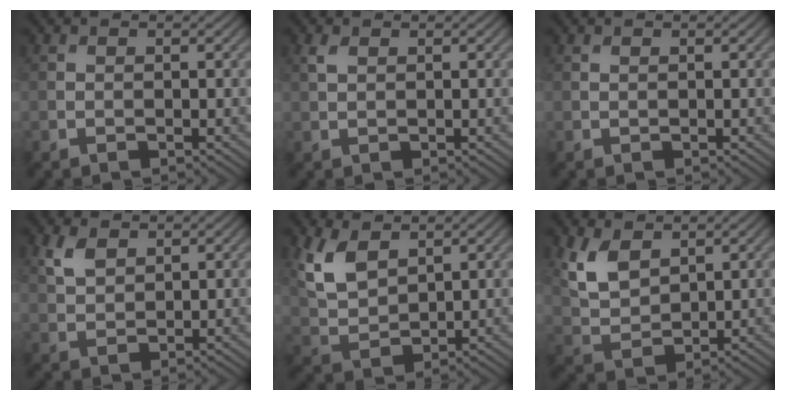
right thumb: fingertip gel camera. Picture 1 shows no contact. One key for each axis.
{"total": 1.4, "fx": 0.8, "fy": 0.7, "fz": 0.9, "tx": -0.026, "ty": 0.003, "tz": 0.017}
{"total": 0.0}
{"total": 3.5, "fx": 2.1, "fy": 1.9, "fz": 2.1, "tx": -0.052, "ty": 0.000, "tz": 0.045}
{"total": 6.8, "fx": 3.6, "fy": 3.7, "fz": 4.4, "tx": -0.109, "ty": -0.002, "tz": 0.074}
{"total": 6.2, "fx": 3.3, "fy": 3.5, "fz": 4.0, "tx": -0.098, "ty": -0.005, "tz": 0.068}